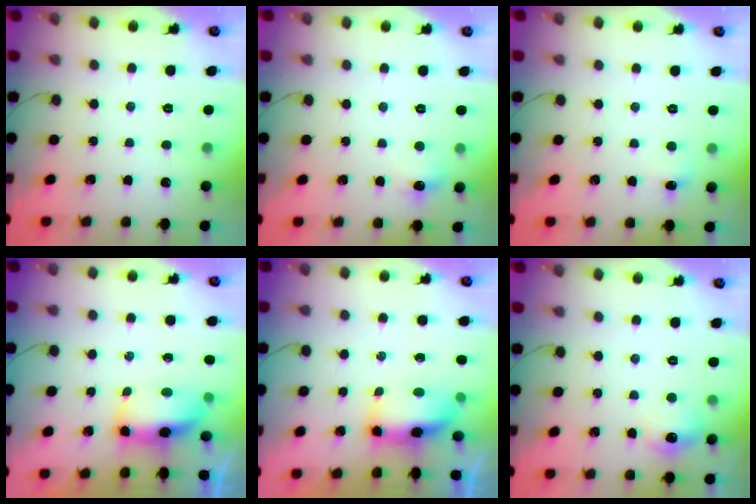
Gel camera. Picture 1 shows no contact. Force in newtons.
{"total": 6.3, "press": 6.1, "slide": 1.9}
{"total": 4.4, "press": 4.2, "slide": 1.2}
{"total": 7.1, "press": 7.0, "slide": 0.6}
{"total": 7.1, "press": 7.0, "slide": 0.6}
{"total": 8.2, "press": 8.1, "slide": 1.2}